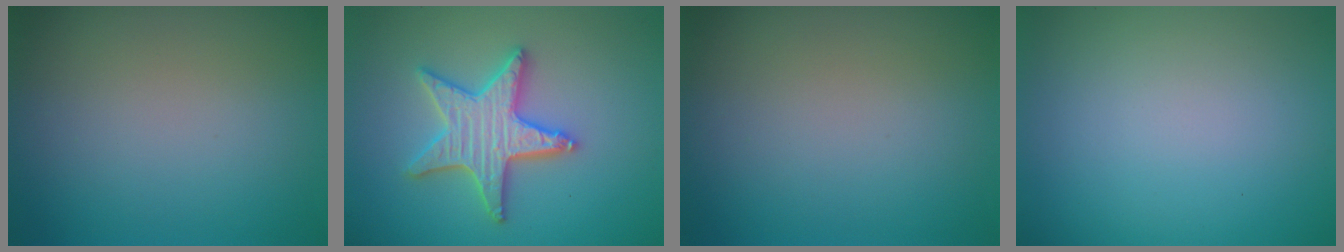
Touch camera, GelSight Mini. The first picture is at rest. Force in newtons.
{"total": 5.2, "press": 5.1, "slide": 0.9}
{"total": 0.0}
{"total": 0.0}